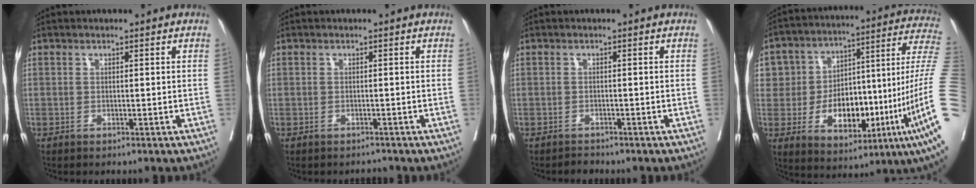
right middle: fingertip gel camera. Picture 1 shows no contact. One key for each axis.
{"total": 0.9, "fx": -0.9, "fy": 0.1, "fz": -0.1, "tx": 0.001, "ty": -0.004, "tz": -0.015}
{"total": 1.0, "fx": -1.0, "fy": 0.2, "fz": -0.2, "tx": 0.005, "ty": -0.002, "tz": -0.013}
{"total": 32.6, "fx": -5.5, "fy": 8.2, "fz": 31.1, "tx": -0.494, "ty": 0.033, "tz": -0.083}